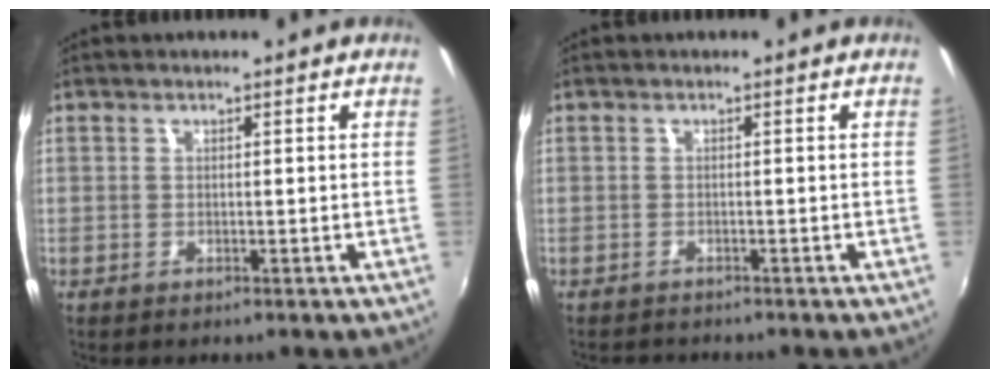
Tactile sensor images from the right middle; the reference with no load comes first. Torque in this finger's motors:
{"motor_torque": [-0.62, -0.31, -0.16, -0.04]}